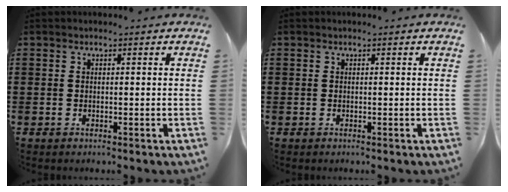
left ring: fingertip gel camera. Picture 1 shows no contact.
{"total": 0.0}